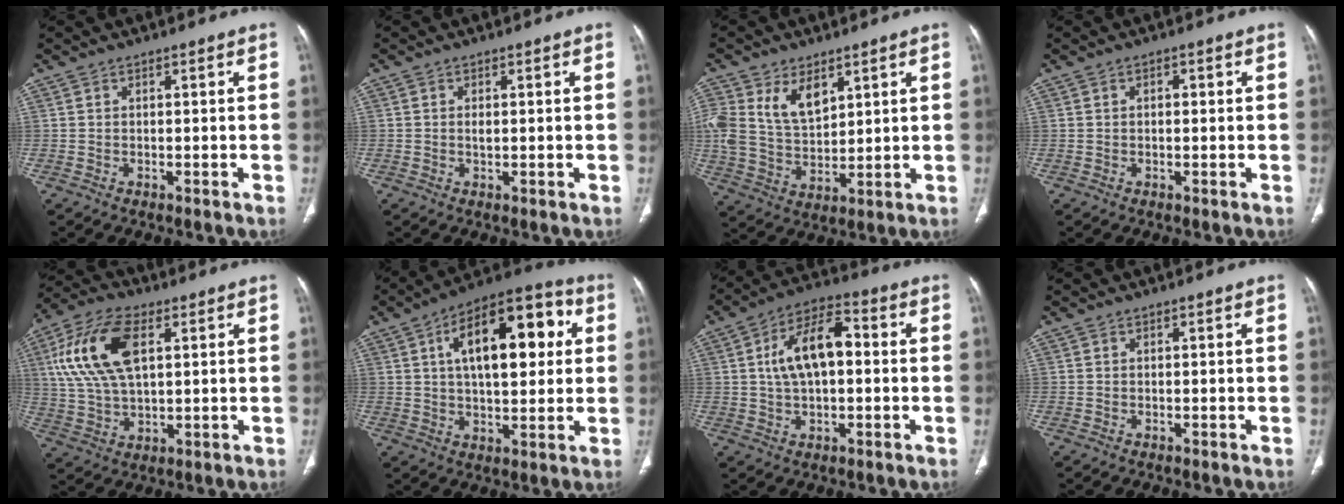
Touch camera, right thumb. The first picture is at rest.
{"total": 1.2, "force": [0.1, 0.7, 1.0], "torque": [-0.018, -0.001, 0.003]}
{"total": 12.3, "force": [5.5, 7.5, 8.0], "torque": [-0.144, -0.019, 0.121]}
{"total": 1.2, "force": [0.2, 0.6, 1.0], "torque": [-0.017, 0.005, 0.003]}
{"total": 16.0, "force": [4.7, 8.2, 12.9], "torque": [-0.265, 0.006, 0.091]}
{"total": 19.8, "force": [4.9, 9.4, 16.7], "torque": [-0.222, 0.019, 0.067]}
{"total": 12.3, "force": [1.3, 6.6, 10.3], "torque": [-0.177, 0.025, 0.015]}
{"total": 0.0}